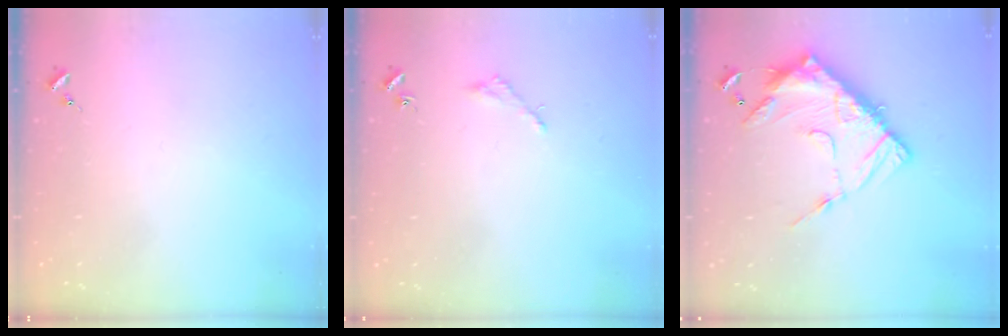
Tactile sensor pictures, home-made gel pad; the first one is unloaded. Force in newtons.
{"total": 1.6, "press": 1.6, "slide": 0.2}
{"total": 16.0, "press": 15.9, "slide": 1.5}